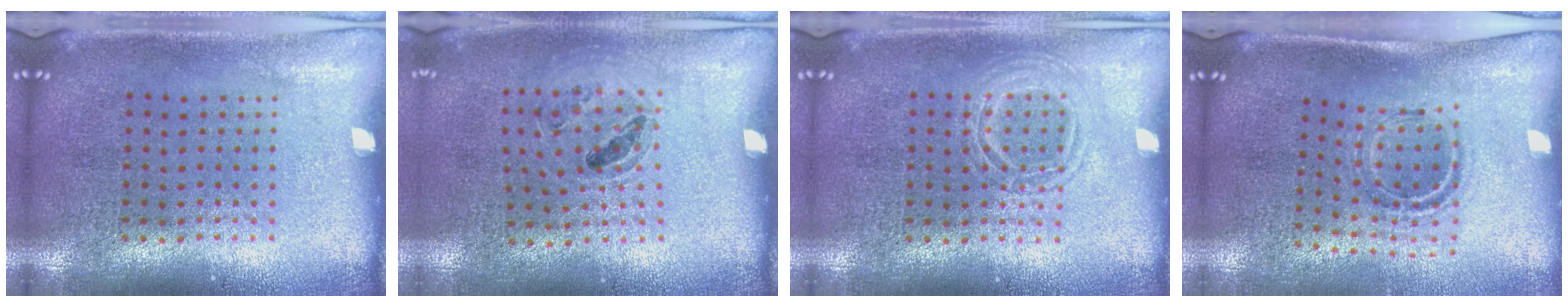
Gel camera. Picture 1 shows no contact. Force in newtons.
{"total": 0.9, "press": 0.8, "slide": 0.3}
{"total": 1.9, "press": 1.9, "slide": 0.2}
{"total": 0.9, "press": 0.9, "slide": 0.3}